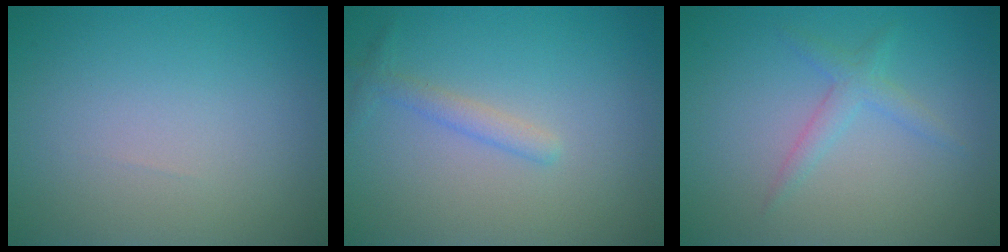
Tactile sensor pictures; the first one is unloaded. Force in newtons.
{"total": 1.5, "press": 1.5, "slide": 0.1}
{"total": 1.7, "press": 1.7, "slide": 0.1}